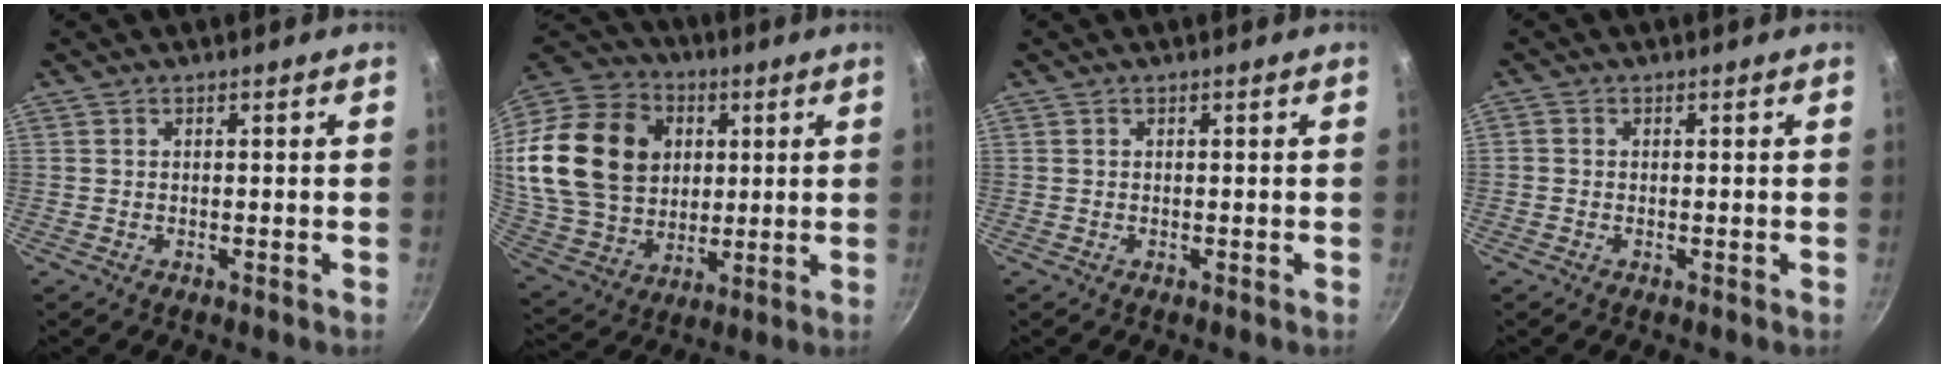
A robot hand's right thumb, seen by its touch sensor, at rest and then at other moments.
{"total": 27.2, "force": [5.8, 20.9, 16.4], "torque": [-0.306, 0.003, 0.114]}
{"total": 0.0}
{"total": 0.7, "force": [-0.2, 0.6, 0.3], "torque": [-0.004, 0.002, -0.007]}